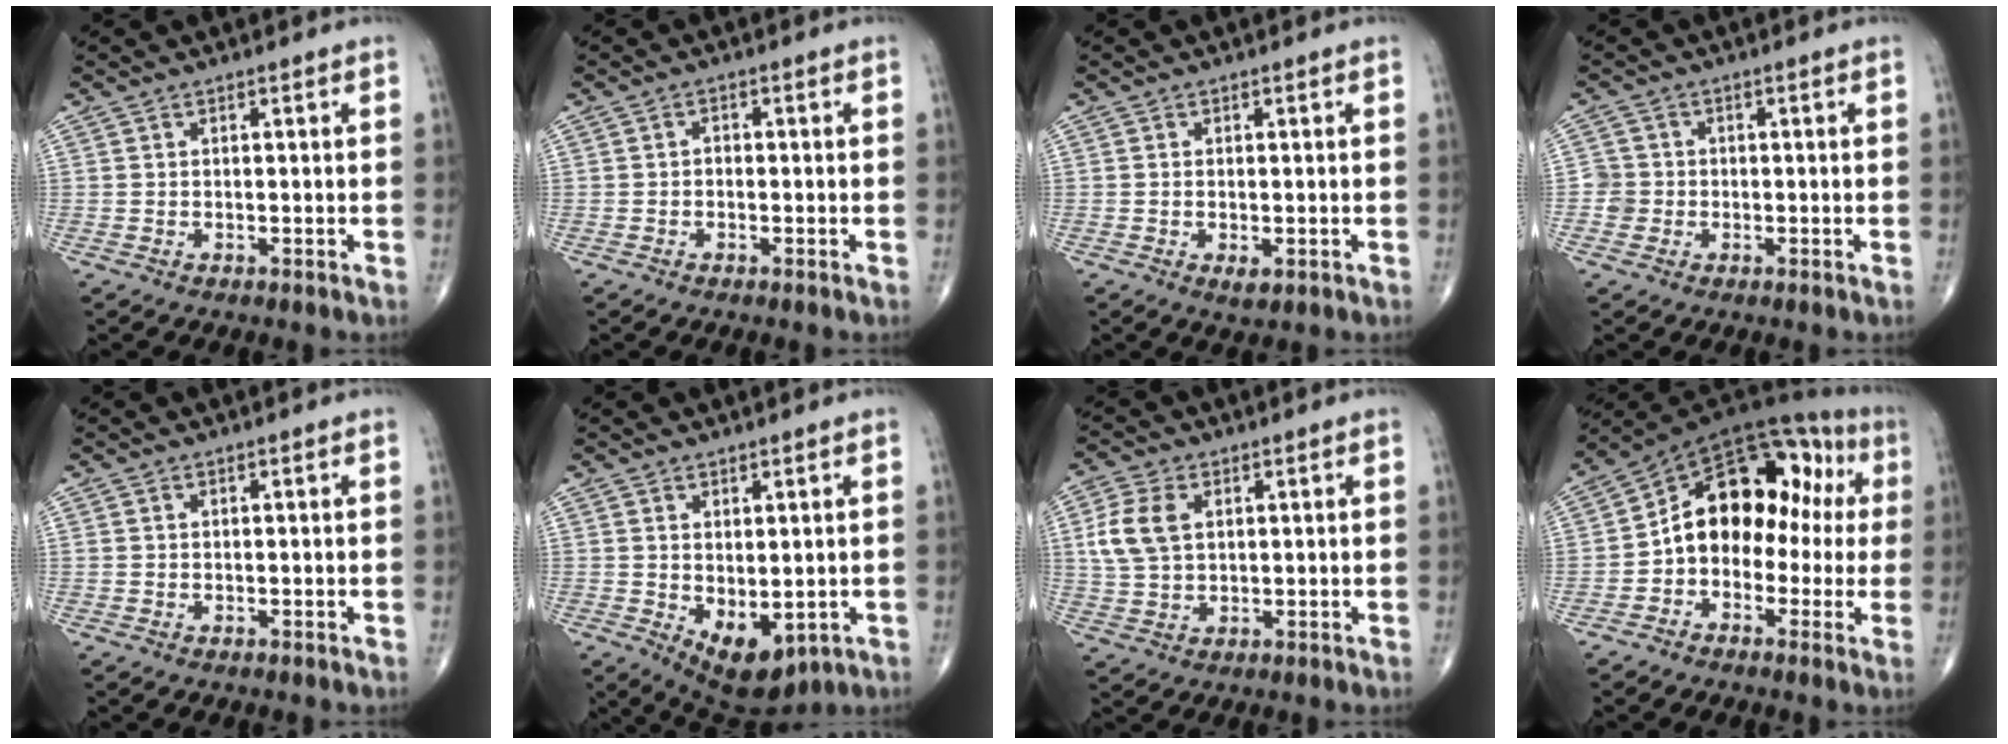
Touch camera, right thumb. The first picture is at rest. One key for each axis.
{"total": 1.0, "fx": -0.3, "fy": 0.8, "fz": 0.6, "tx": -0.001, "ty": 0.003, "tz": -0.010}
{"total": 2.1, "fx": -0.6, "fy": 1.0, "fz": 1.8, "tx": -0.030, "ty": -0.005, "tz": -0.008}
{"total": 2.9, "fx": -0.7, "fy": 2.8, "fz": 0.1, "tx": 0.019, "ty": 0.010, "tz": -0.019}
{"total": 0.0}
{"total": 8.9, "fx": -1.7, "fy": 4.8, "fz": 7.2, "tx": -0.092, "ty": -0.009, "tz": -0.001}
{"total": 8.1, "fx": 2.0, "fy": 5.3, "fz": 5.8, "tx": -0.122, "ty": 0.003, "tz": 0.041}
{"total": 17.6, "fx": 0.0, "fy": 12.0, "fz": 12.8, "tx": -0.140, "ty": 0.068, "tz": -0.010}